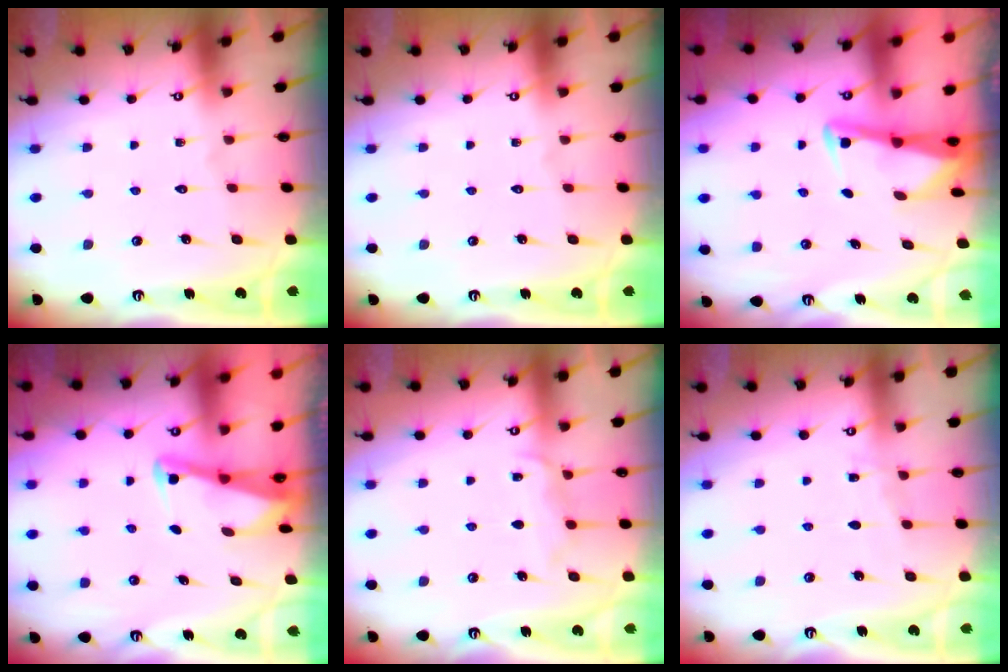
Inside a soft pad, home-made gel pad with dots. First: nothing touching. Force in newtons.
{"total": 0.0}
{"total": 2.9, "press": 2.9, "slide": 0.4}
{"total": 2.9, "press": 2.9, "slide": 0.4}
{"total": 6.7, "press": 6.6, "slide": 0.7}
{"total": 2.8, "press": 2.7, "slide": 0.4}